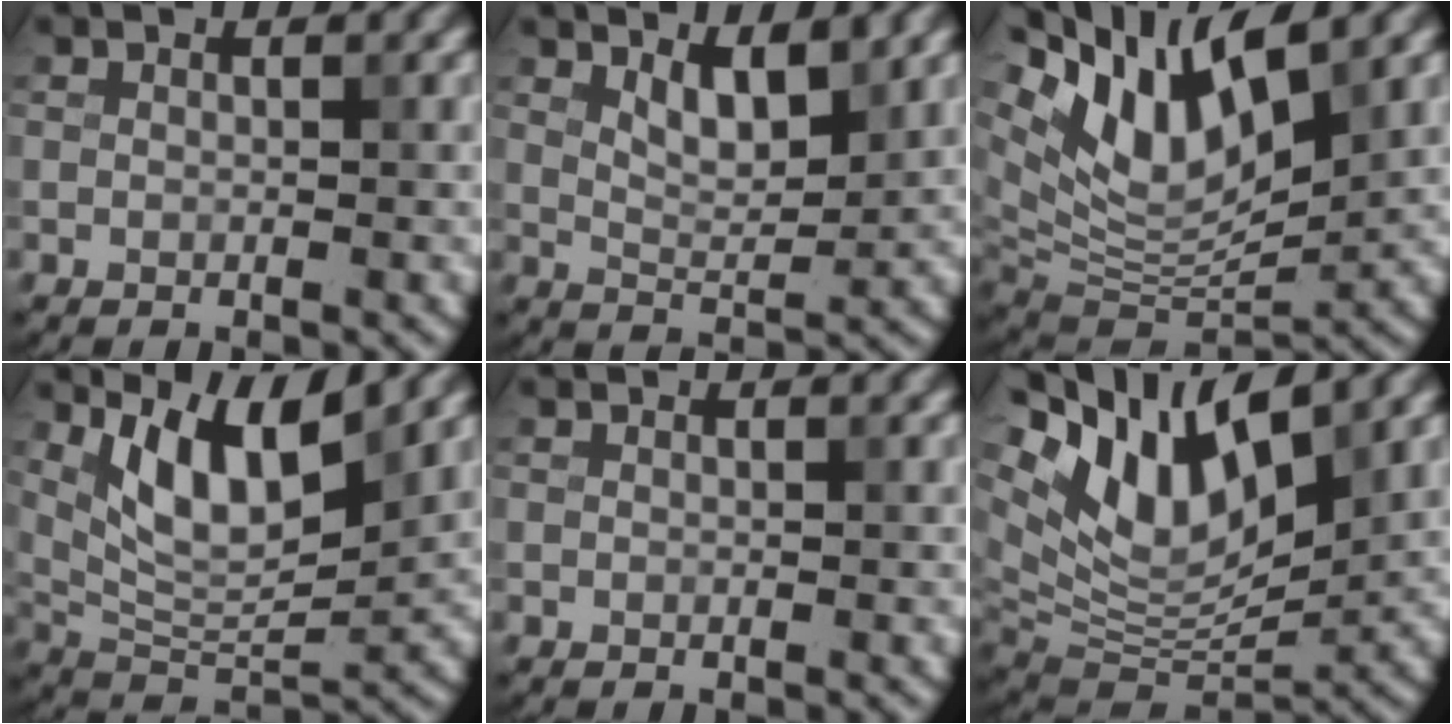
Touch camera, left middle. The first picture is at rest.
{"total": 3.1, "force": [1.8, 1.1, 2.3], "torque": [-0.047, -0.006, 0.034]}
{"total": 10.6, "force": [5.3, 4.7, 7.9], "torque": [-0.152, 0.002, 0.101]}
{"total": 7.5, "force": [3.4, 2.8, 6.1], "torque": [-0.114, -0.015, 0.064]}
{"total": 0.0}
{"total": 11.2, "force": [5.5, 5.3, 8.3], "torque": [-0.159, 0.007, 0.105]}